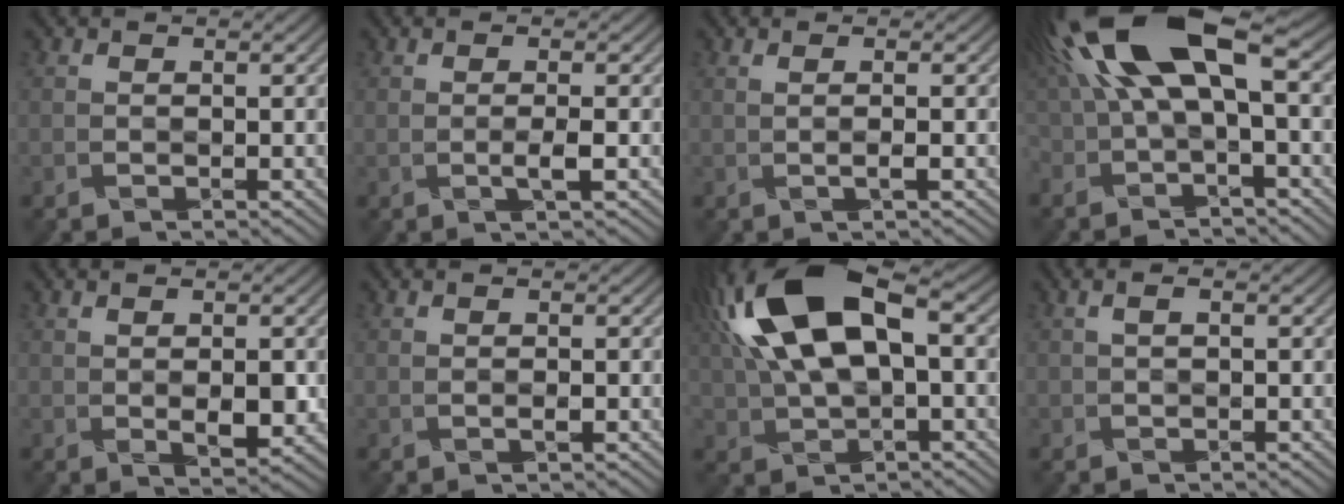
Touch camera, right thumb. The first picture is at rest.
{"total": 1.7, "force": [-0.2, 0.1, 1.6], "torque": [-0.032, 0.002, -0.007]}
{"total": 1.4, "force": [0.1, 0.1, 1.4], "torque": [-0.029, 0.002, -0.002]}
{"total": 13.6, "force": [3.0, 4.5, 12.5], "torque": [-0.268, 0.013, 0.061]}
{"total": 3.1, "force": [0.4, 0.9, 3.0], "torque": [-0.057, -0.004, 0.016]}
{"total": 0.7, "force": [0.1, 0.0, 0.7], "torque": [-0.016, 0.003, 0.000]}
{"total": 15.3, "force": [4.3, 7.0, 12.9], "torque": [-0.300, 0.022, 0.078]}
{"total": 0.9, "force": [0.3, 0.2, 0.8], "torque": [-0.014, 0.007, 0.007]}